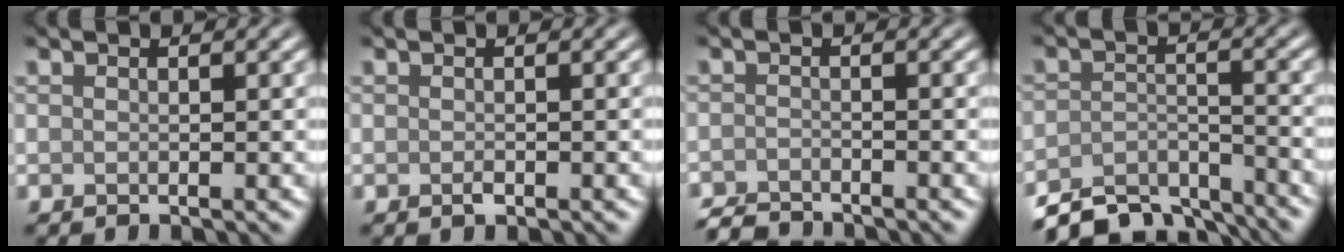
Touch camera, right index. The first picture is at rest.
{"total": 0.7, "force": [-0.4, 0.3, 0.6], "torque": [-0.010, 0.000, -0.006]}
{"total": 2.5, "force": [-2.4, 0.3, 0.4], "torque": [-0.004, -0.005, -0.050]}
{"total": 6.2, "force": [-5.6, 1.6, 2.0], "torque": [-0.034, -0.009, -0.096]}